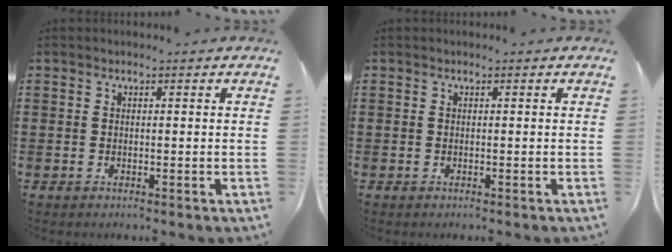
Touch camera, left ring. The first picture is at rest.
{"total": 0.0}